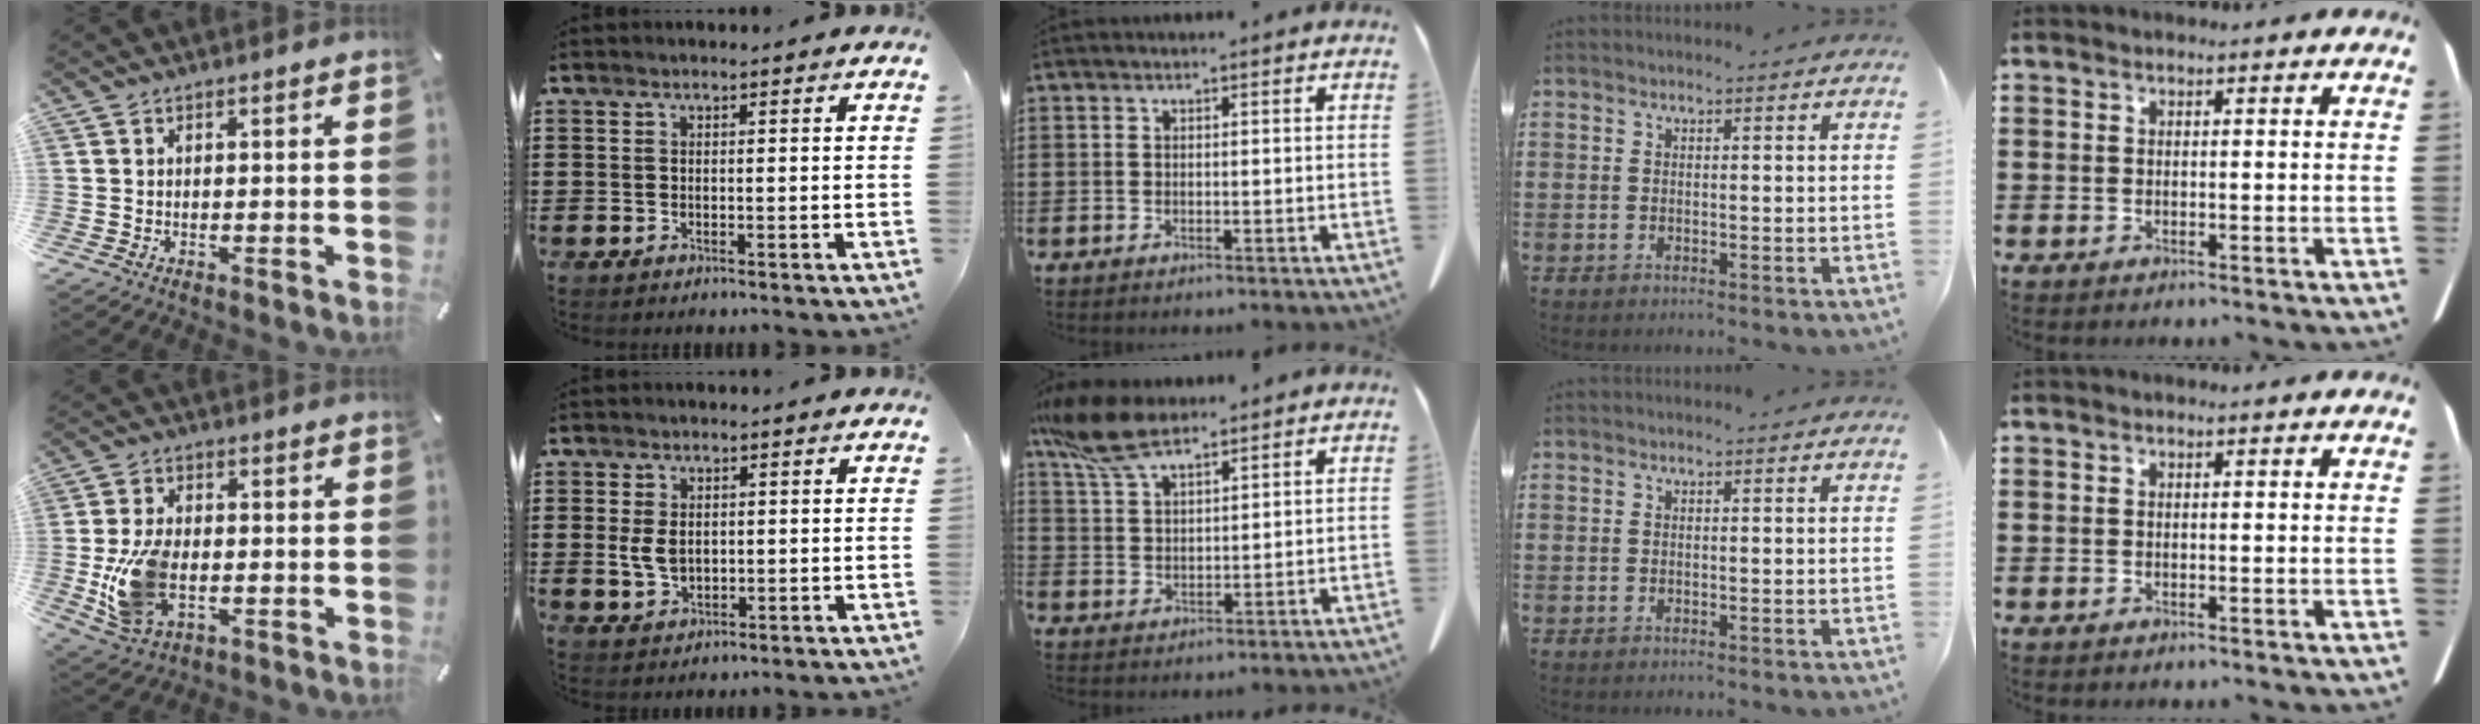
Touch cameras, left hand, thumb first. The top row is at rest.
{"thumb": {"total": 12.7, "force": [-2.5, 7.9, 9.7], "torque": [-0.212, -0.002, -0.038]}, "index": {"total": 3.8, "force": [0.3, 2.6, 2.8], "torque": [-0.073, 0.002, 0.000]}, "middle": {"total": 9.0, "force": [6.5, 2.9, 5.5], "torque": [-0.137, -0.009, 0.119]}}